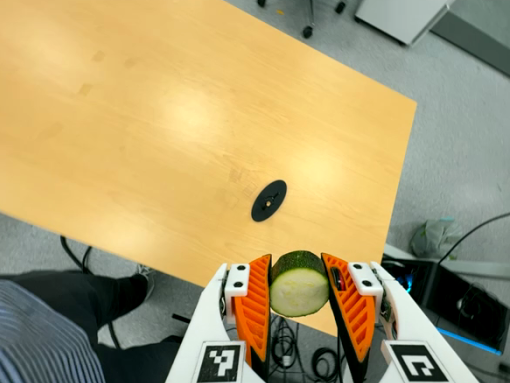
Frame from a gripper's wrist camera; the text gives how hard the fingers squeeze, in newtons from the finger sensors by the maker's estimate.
{"total": 13.1, "left": 11.4, "right": 14.8}